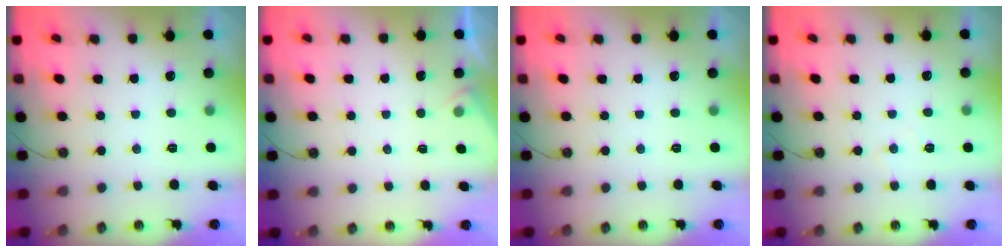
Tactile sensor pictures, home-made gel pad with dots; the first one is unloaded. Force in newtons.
{"total": 2.2, "press": 2.1, "slide": 0.4}
{"total": 0.0}
{"total": 5.9, "press": 5.8, "slide": 0.8}